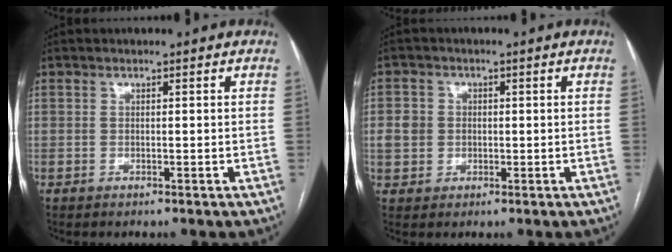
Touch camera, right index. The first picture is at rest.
{"total": 4.0, "force": [0.1, 3.8, 1.3], "torque": [-0.027, 0.013, 0.006]}